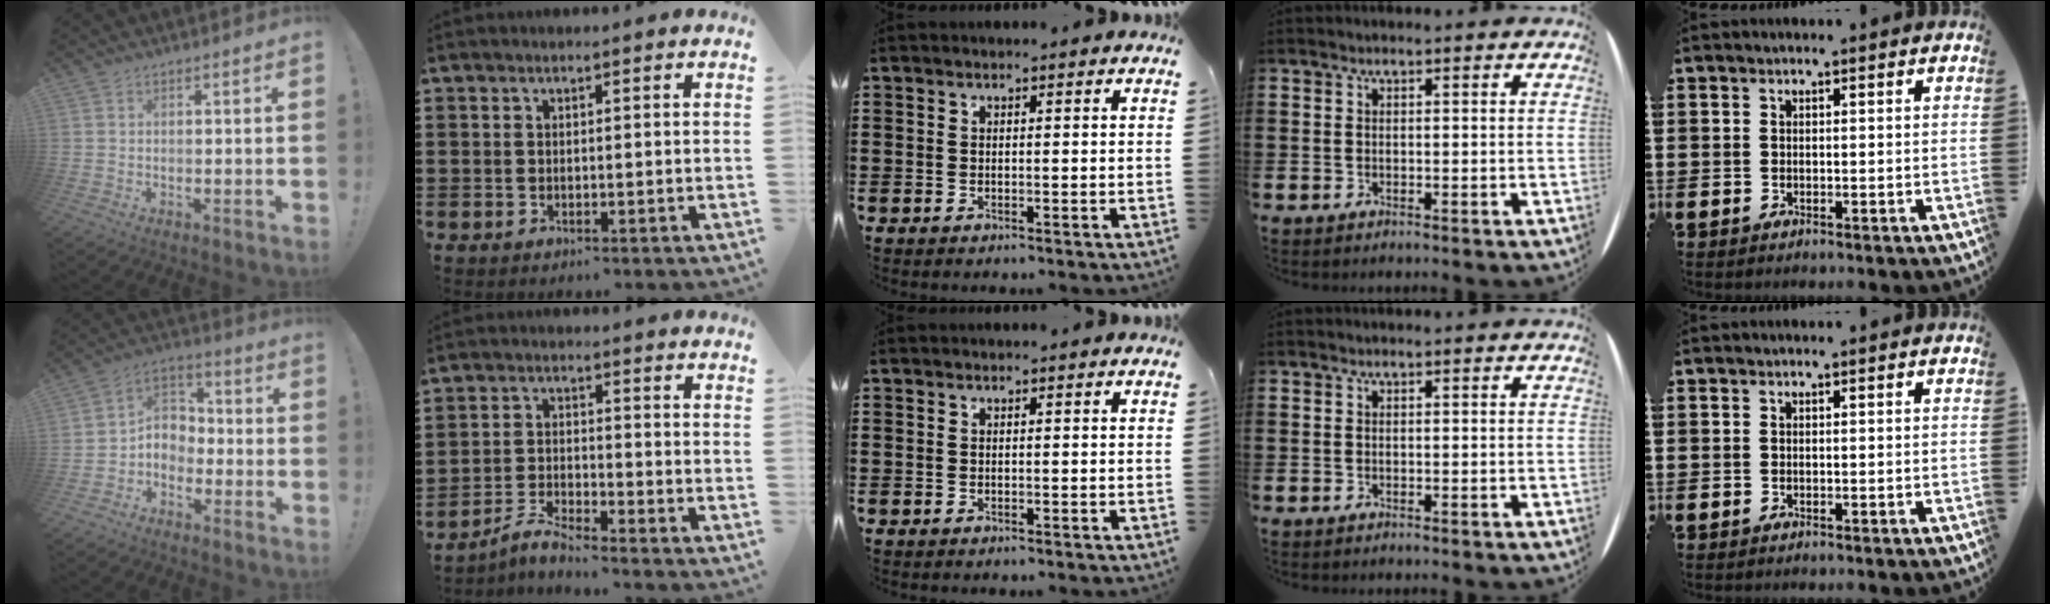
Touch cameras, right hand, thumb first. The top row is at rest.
{"thumb": {"total": 6.3, "force": [-1.9, 5.7, 1.8], "torque": [-0.026, 0.013, -0.027]}, "index": {"total": 3.8, "force": [-3.6, 0.2, 1.2], "torque": [-0.038, 0.002, -0.075]}}